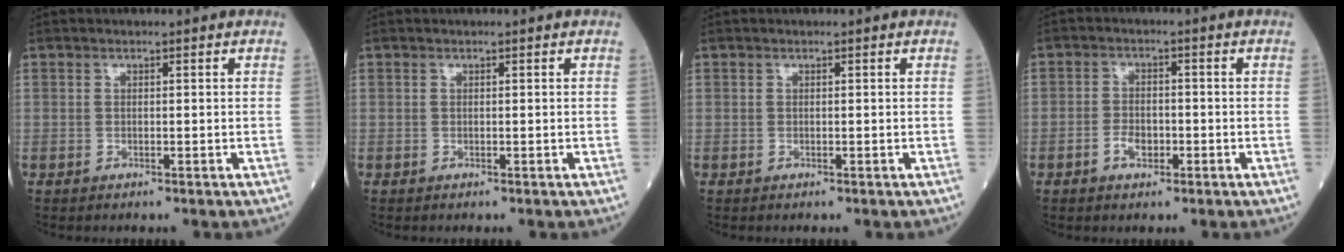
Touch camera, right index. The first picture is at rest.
{"total": 0.0}
{"total": 0.0}
{"total": 3.0, "force": [-1.4, 1.7, 2.0], "torque": [-0.037, 0.005, -0.026]}